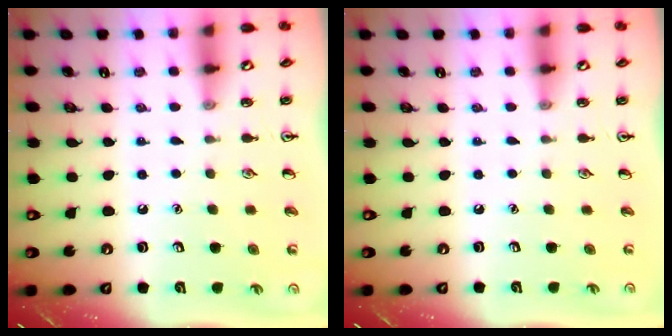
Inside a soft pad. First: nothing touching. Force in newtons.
{"total": 0.0}